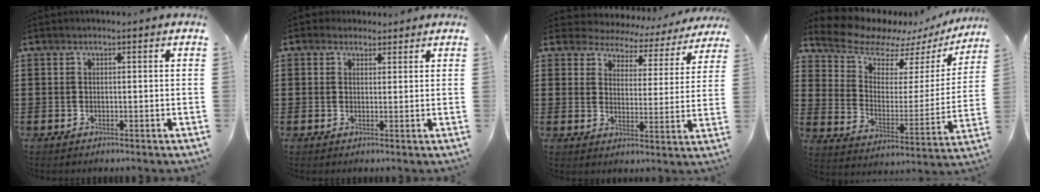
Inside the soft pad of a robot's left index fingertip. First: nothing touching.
{"total": 1.8, "force": [1.5, 1.1, 0.1], "torque": [-0.008, 0.008, 0.029]}
{"total": 4.3, "force": [4.2, 1.1, -0.1], "torque": [-0.017, -0.031, 0.069]}
{"total": 8.4, "force": [7.6, 3.1, 2.0], "torque": [-0.079, -0.052, 0.133]}